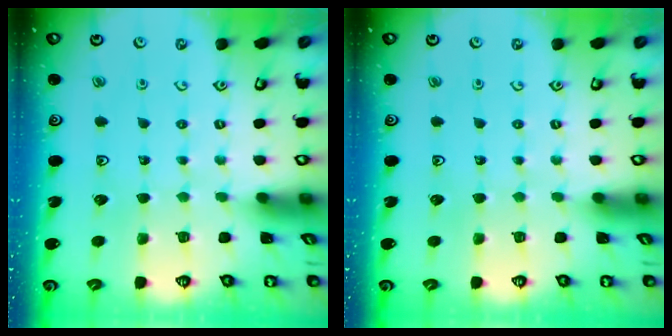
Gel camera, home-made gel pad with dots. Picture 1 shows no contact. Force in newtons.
{"total": 0.0}